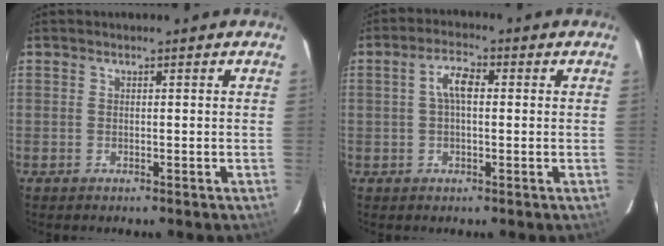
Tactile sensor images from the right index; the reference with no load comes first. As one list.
[{"total": 4.5, "force": [0.5, 1.9, 4.0], "torque": [-0.078, 0.015, 0.008]}]